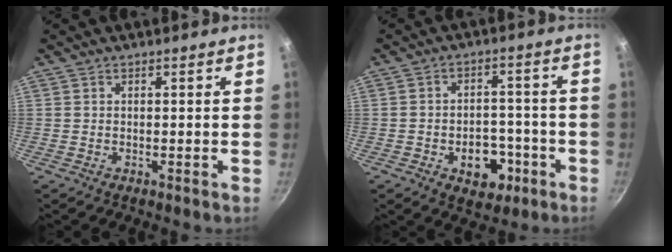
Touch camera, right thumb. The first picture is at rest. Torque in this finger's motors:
{"motor_torque": [-0.29, 0.35, 0.22, 0.24, 0.01]}